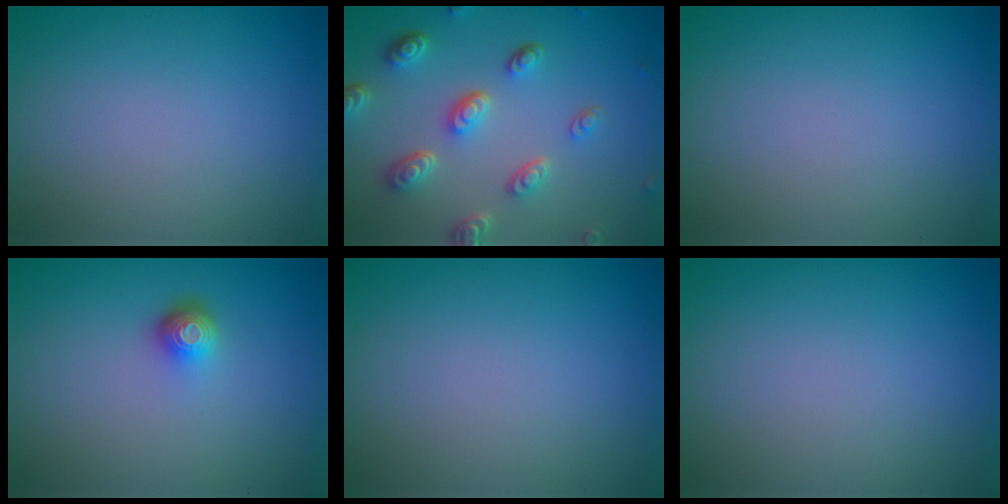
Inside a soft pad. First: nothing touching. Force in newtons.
{"total": 5.2, "press": 3.9, "slide": 3.5}
{"total": 0.0}
{"total": 1.7, "press": 1.3, "slide": 1.2}
{"total": 0.0}
{"total": 0.0}